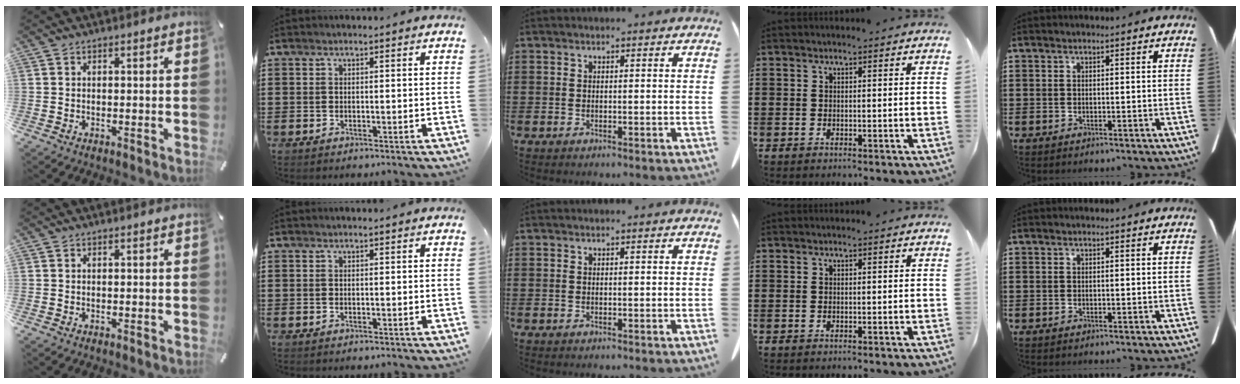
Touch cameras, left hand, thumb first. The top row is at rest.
{}